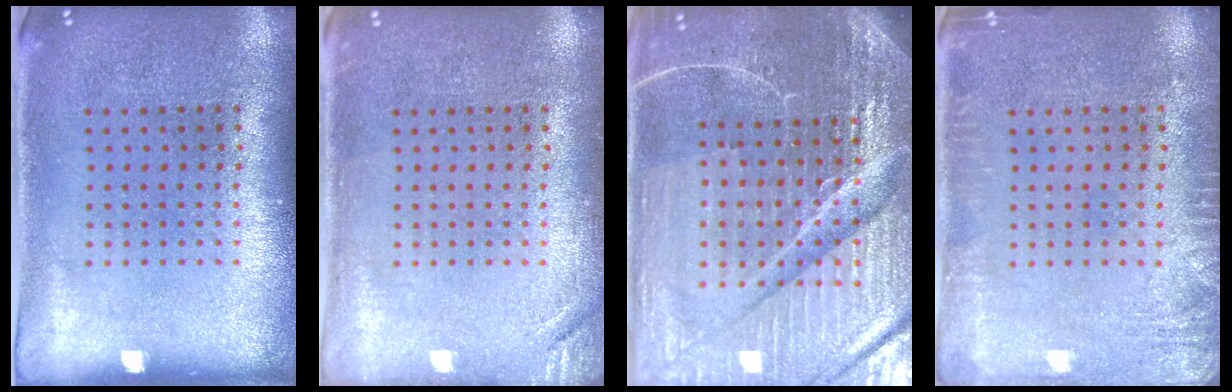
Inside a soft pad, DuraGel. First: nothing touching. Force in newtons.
{"total": 1.3, "press": 1.3, "slide": 0.3}
{"total": 6.6, "press": 5.8, "slide": 3.1}
{"total": 2.3, "press": 2.2, "slide": 0.2}